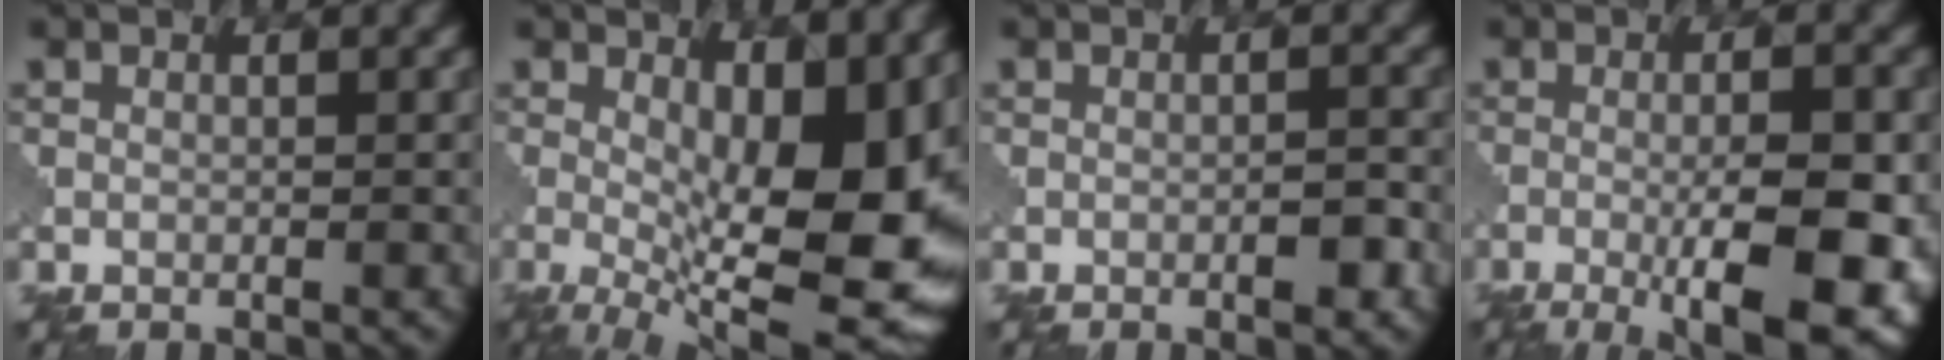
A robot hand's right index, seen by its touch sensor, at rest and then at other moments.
{"total": 14.1, "force": [-0.6, 5.4, 13.0], "torque": [-0.178, -0.006, -0.002]}
{"total": 1.9, "force": [-0.8, 0.5, 1.6], "torque": [-0.022, 0.004, -0.014]}
{"total": 10.4, "force": [-3.1, 2.8, 9.6], "torque": [-0.138, -0.006, -0.042]}